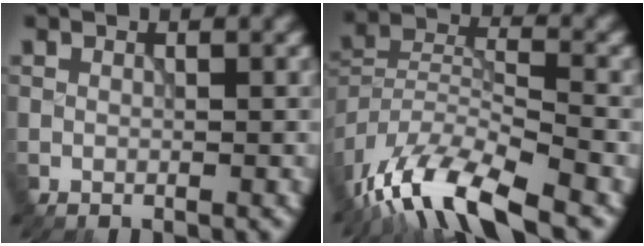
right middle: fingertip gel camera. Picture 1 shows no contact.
{"total": 11.8, "force": [-8.7, 3.4, 7.2], "torque": [-0.140, -0.005, -0.161]}